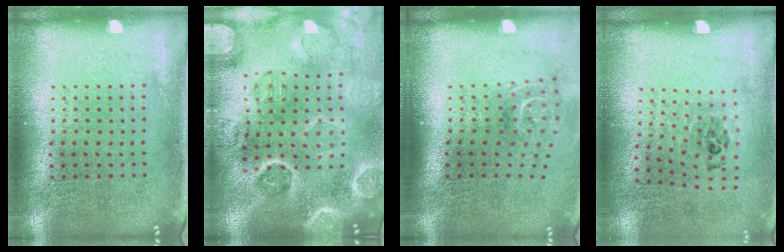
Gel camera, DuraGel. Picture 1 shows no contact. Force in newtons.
{"total": 4.3, "press": 4.0, "slide": 1.5}
{"total": 1.8, "press": 1.3, "slide": 1.3}
{"total": 1.1, "press": 0.7, "slide": 0.8}